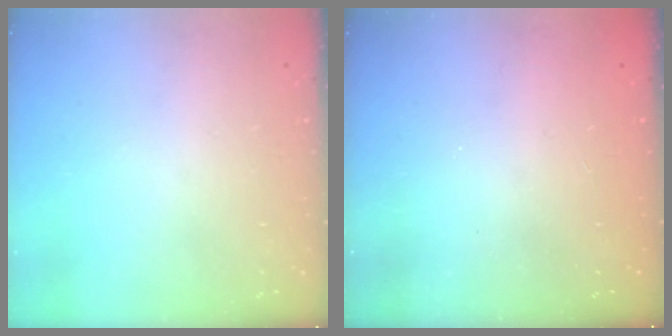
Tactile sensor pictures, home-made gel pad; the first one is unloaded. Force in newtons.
{"total": 2.4, "press": 2.3, "slide": 0.8}